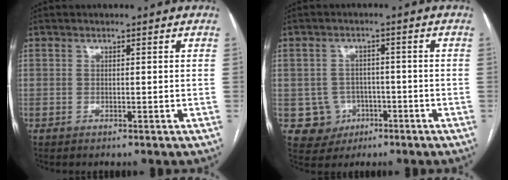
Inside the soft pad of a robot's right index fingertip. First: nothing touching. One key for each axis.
{"total": 5.4, "fx": -1.4, "fy": 5.2, "fz": 0.4, "tx": 0.001, "ty": 0.011, "tz": -0.011}